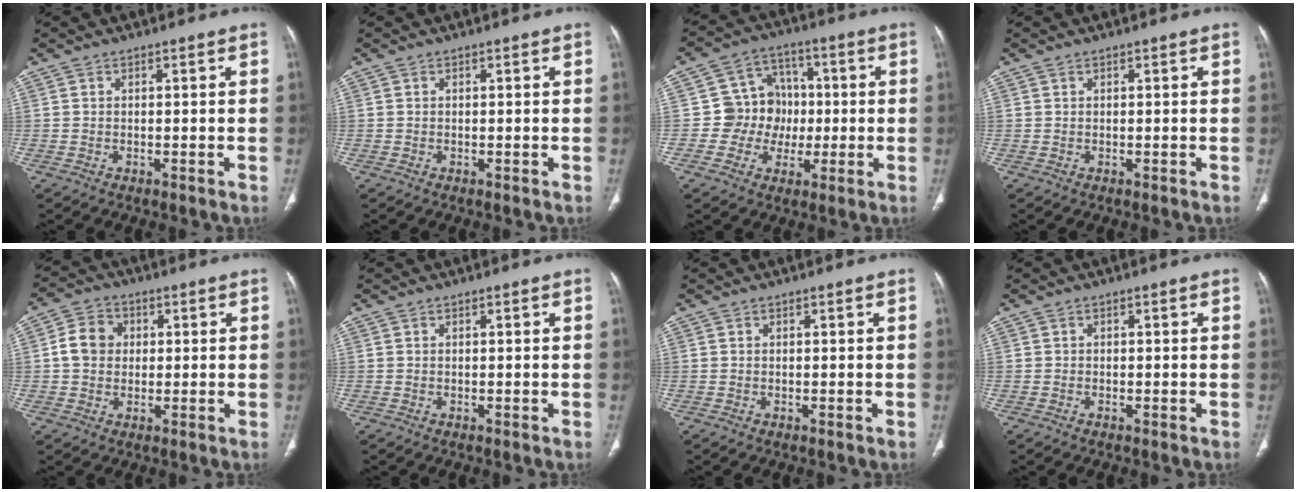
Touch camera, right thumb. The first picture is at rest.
{"total": 0.0}
{"total": 9.7, "force": [-0.7, 9.2, 3.1], "torque": [0.013, 0.025, -0.018]}
{"total": 0.0}
{"total": 6.6, "force": [0.7, 5.7, 3.3], "torque": [-0.048, 0.012, 0.006]}
{"total": 0.0}
{"total": 0.0}
{"total": 0.0}